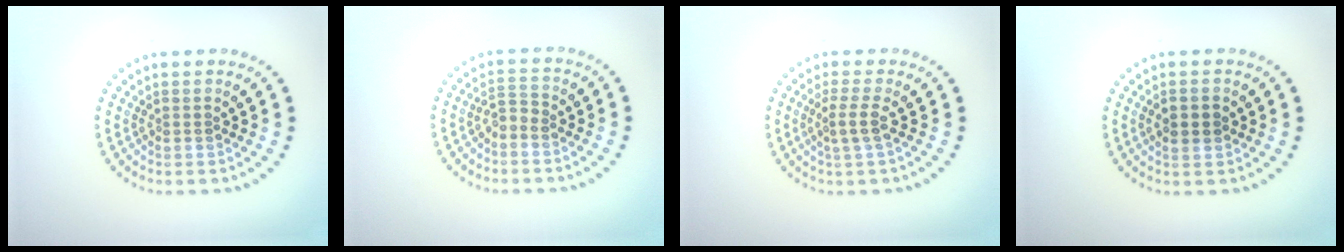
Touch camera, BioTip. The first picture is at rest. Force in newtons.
{"total": 1.4, "press": 1.1, "slide": 0.8}
{"total": 2.0, "press": 1.5, "slide": 1.3}
{"total": 2.6, "press": 2.6, "slide": 0.3}